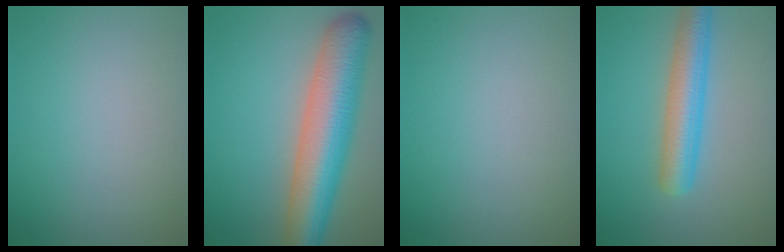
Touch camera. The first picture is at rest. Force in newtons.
{"total": 10.2, "press": 10.2, "slide": 0.4}
{"total": 0.0}
{"total": 4.9, "press": 4.9, "slide": 0.1}